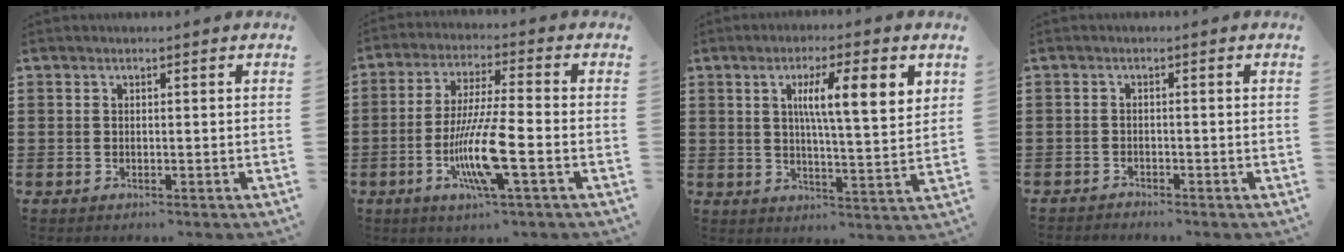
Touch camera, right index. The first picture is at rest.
{"total": 11.1, "force": [-3.7, 1.5, 10.4], "torque": [-0.217, -0.017, -0.074]}
{"total": 8.8, "force": [3.1, 1.5, 8.1], "torque": [-0.146, -0.001, 0.044]}
{"total": 1.2, "force": [-1.2, 0.2, -0.1], "torque": [-0.003, 0.003, -0.025]}